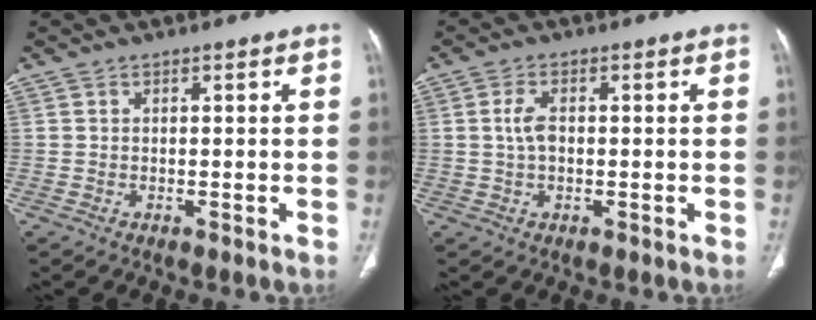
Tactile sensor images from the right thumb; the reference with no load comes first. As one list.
[{"total": 3.6, "force": [0.3, 2.0, 2.9], "torque": [-0.063, 0.005, 0.004]}]